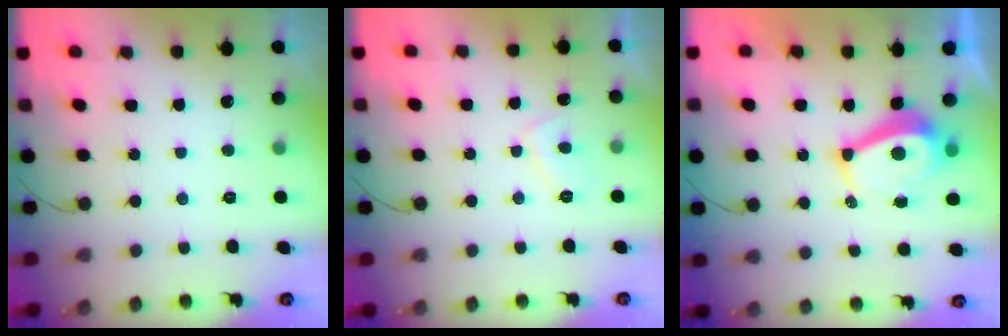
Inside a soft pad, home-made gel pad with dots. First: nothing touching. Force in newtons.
{"total": 3.1, "press": 3.0, "slide": 0.8}
{"total": 6.2, "press": 6.2, "slide": 0.7}